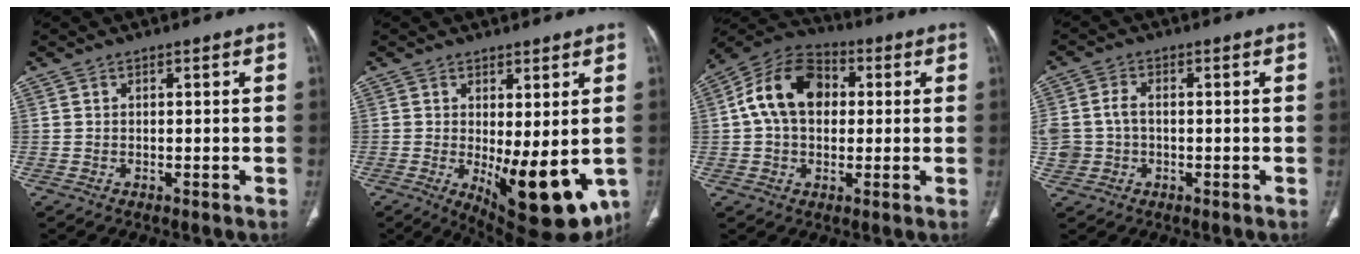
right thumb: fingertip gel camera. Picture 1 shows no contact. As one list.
[{"total": 14.0, "force": [-2.4, 5.3, 12.7], "torque": [-0.166, -0.030, -0.014]}, {"total": 14.0, "force": [2.0, 9.9, 9.8], "torque": [-0.156, 0.026, 0.022]}, {"total": 6.8, "force": [-0.4, 5.2, 4.3], "torque": [-0.097, 0.018, -0.005]}]